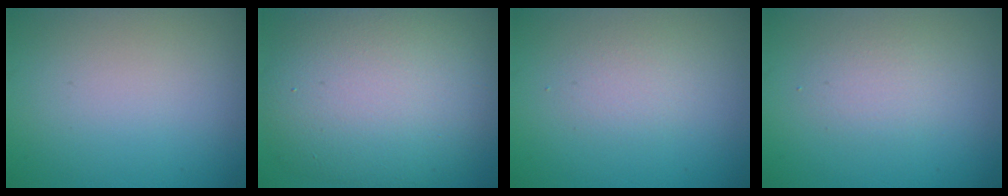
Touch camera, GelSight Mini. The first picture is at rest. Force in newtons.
{"total": 11.6, "press": 11.5, "slide": 1.0}
{"total": 1.6, "press": 1.6, "slide": 0.1}
{"total": 1.8, "press": 1.8, "slide": 0.1}